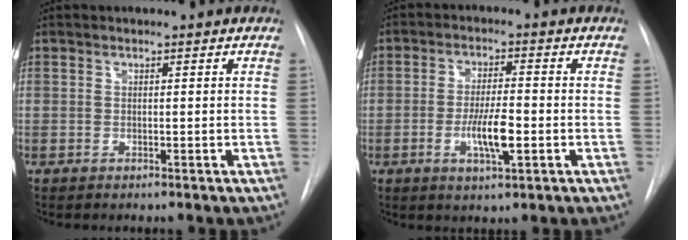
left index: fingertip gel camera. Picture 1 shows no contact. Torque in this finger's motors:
{"motor_torque": [1.06, 0.12, 0.32, 0.10]}